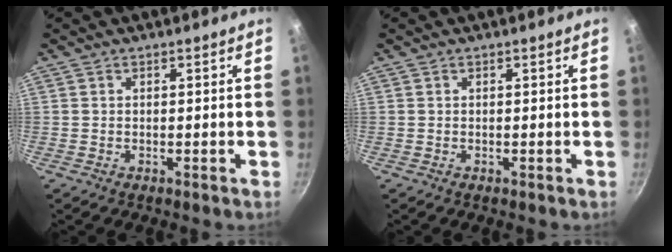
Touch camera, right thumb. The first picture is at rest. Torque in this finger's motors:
{"motor_torque": [-0.06, -0.06, 0.12, -0.11, 0.00]}